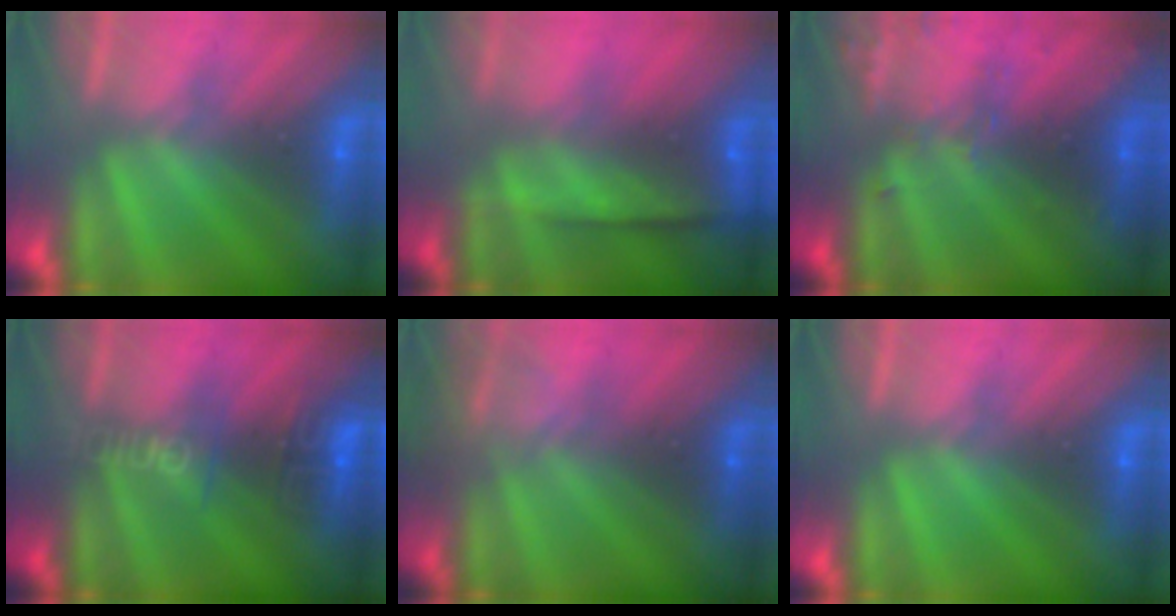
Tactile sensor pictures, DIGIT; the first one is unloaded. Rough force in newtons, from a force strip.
{"total": 7.6}
{"total": 3.2}
{"total": 2.8}
{"total": 2.3}
{"total": 0.0}